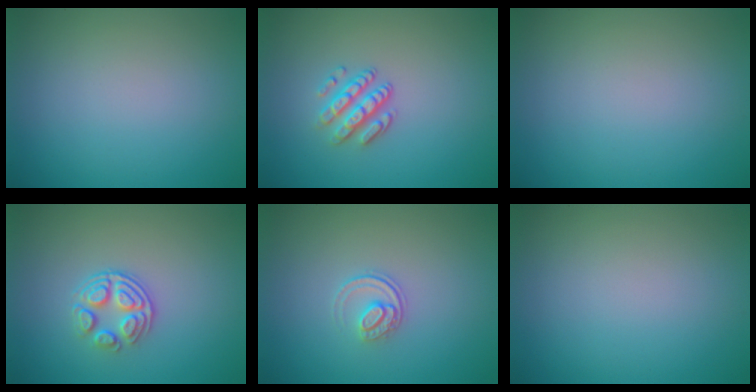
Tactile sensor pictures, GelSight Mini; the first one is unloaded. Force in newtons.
{"total": 2.9, "press": 2.3, "slide": 1.6}
{"total": 0.0}
{"total": 3.1, "press": 2.6, "slide": 1.8}
{"total": 1.5, "press": 1.1, "slide": 1.1}
{"total": 0.0}